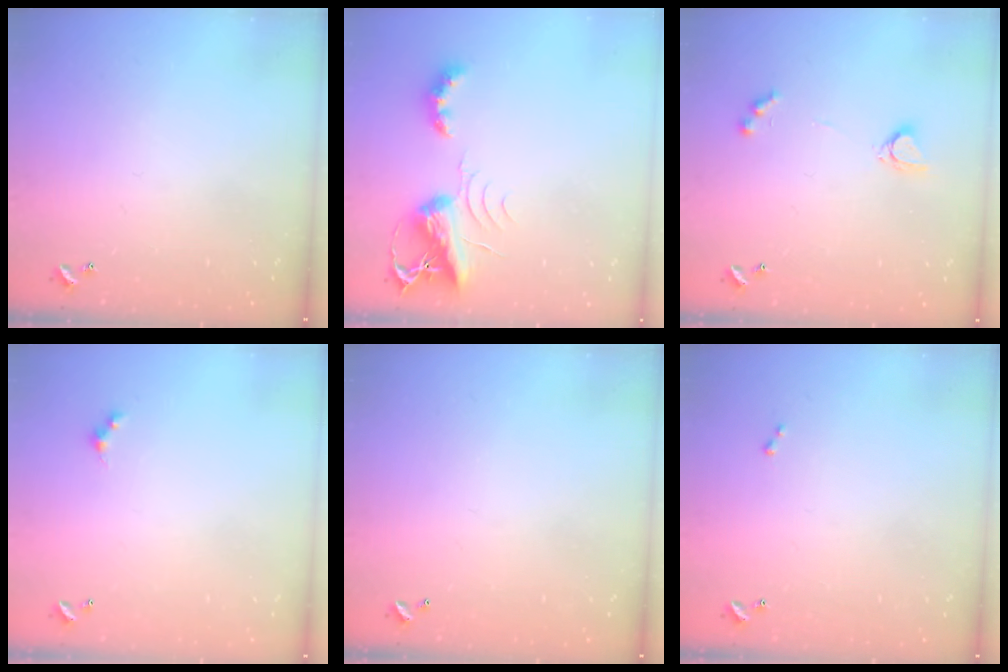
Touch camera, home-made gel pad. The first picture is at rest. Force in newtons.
{"total": 7.1, "press": 7.0, "slide": 0.7}
{"total": 4.0, "press": 4.0, "slide": 0.3}
{"total": 1.5, "press": 1.4, "slide": 0.3}
{"total": 2.8, "press": 2.8, "slide": 0.1}
{"total": 0.0}